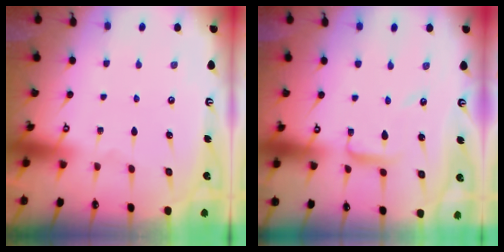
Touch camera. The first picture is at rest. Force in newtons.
{"total": 5.5, "press": 5.5, "slide": 0.4}